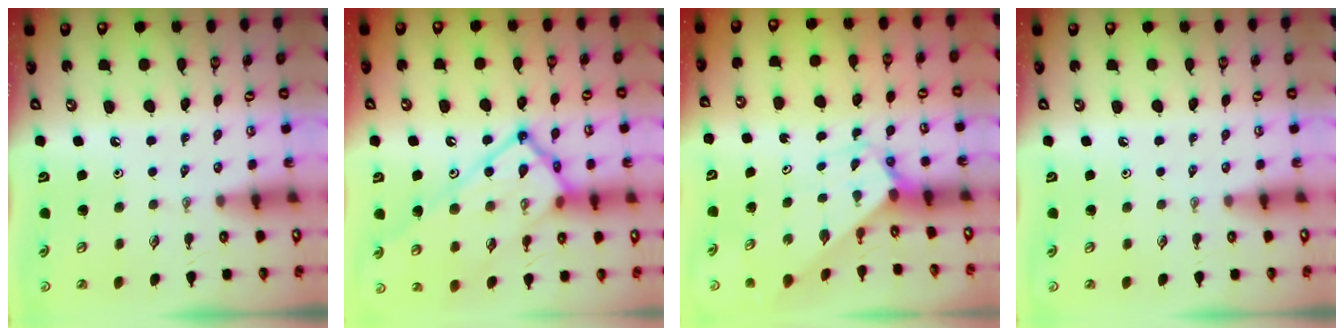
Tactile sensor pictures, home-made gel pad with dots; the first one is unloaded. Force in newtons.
{"total": 22.6, "press": 22.5, "slide": 2.2}
{"total": 2.4, "press": 2.4, "slide": 0.2}
{"total": 0.0}